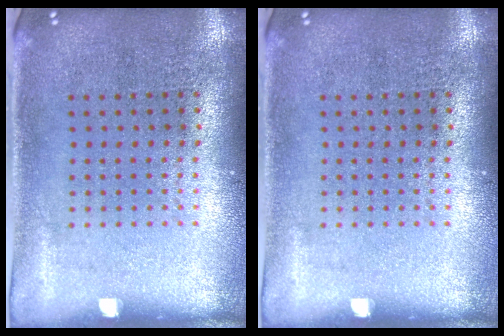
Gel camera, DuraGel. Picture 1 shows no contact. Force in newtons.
{"total": 0.0}